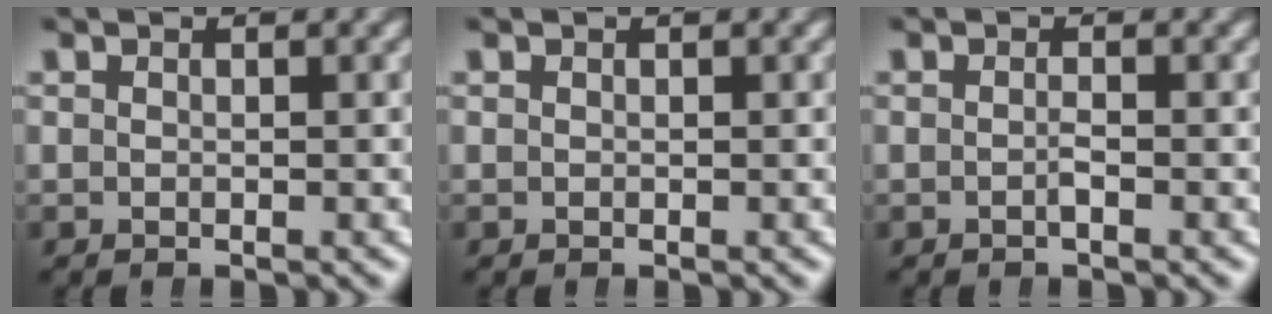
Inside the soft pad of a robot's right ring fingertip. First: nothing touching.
{"total": 0.0}
{"total": 0.8, "force": [-0.6, 0.2, 0.5], "torque": [-0.017, -0.002, -0.013]}